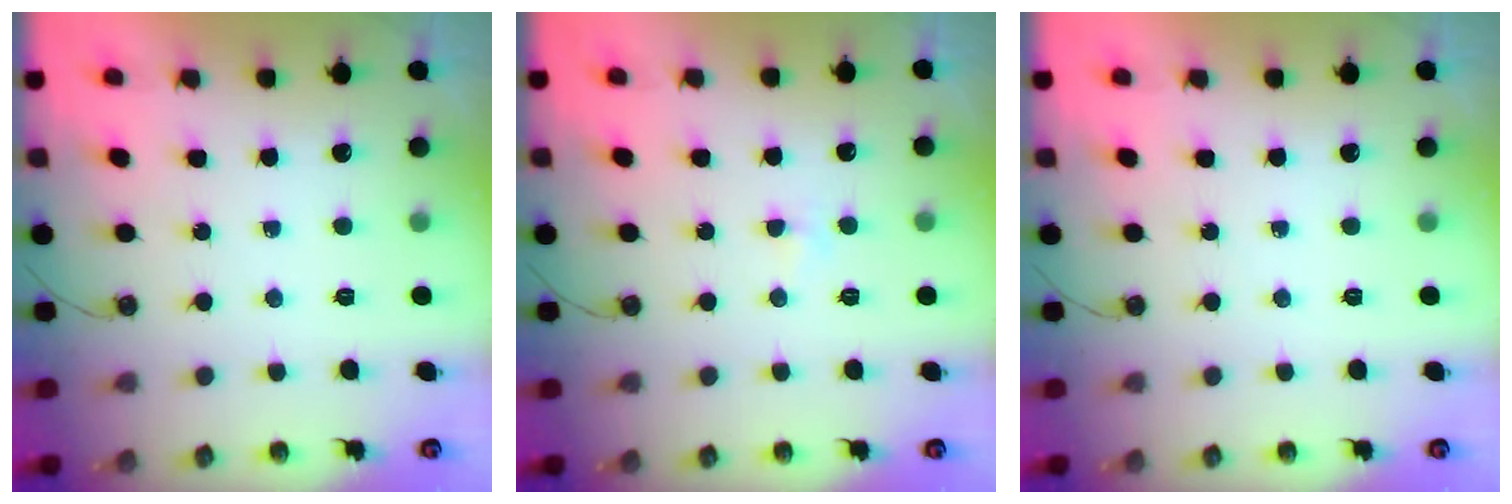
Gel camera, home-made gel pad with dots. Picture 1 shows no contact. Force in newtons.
{"total": 2.3, "press": 2.3, "slide": 0.4}
{"total": 0.0}